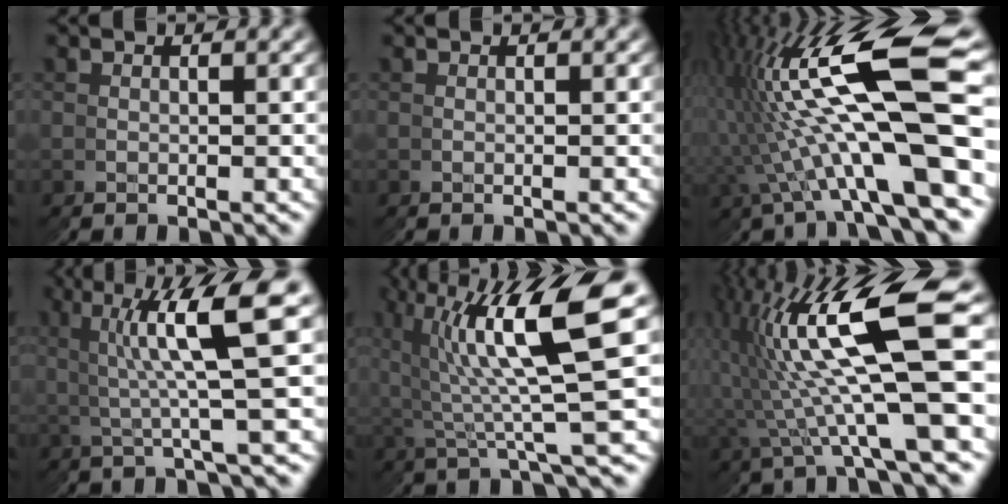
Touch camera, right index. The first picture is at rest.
{"total": 0.0}
{"total": 13.7, "force": [2.7, 4.5, 12.6], "torque": [-0.222, 0.020, 0.043]}
{"total": 7.4, "force": [2.8, 1.3, 6.8], "torque": [-0.086, 0.026, 0.037]}
{"total": 9.9, "force": [2.8, 3.4, 8.8], "torque": [-0.147, 0.021, 0.042]}
{"total": 12.3, "force": [1.8, 5.0, 11.1], "torque": [-0.198, 0.006, 0.032]}